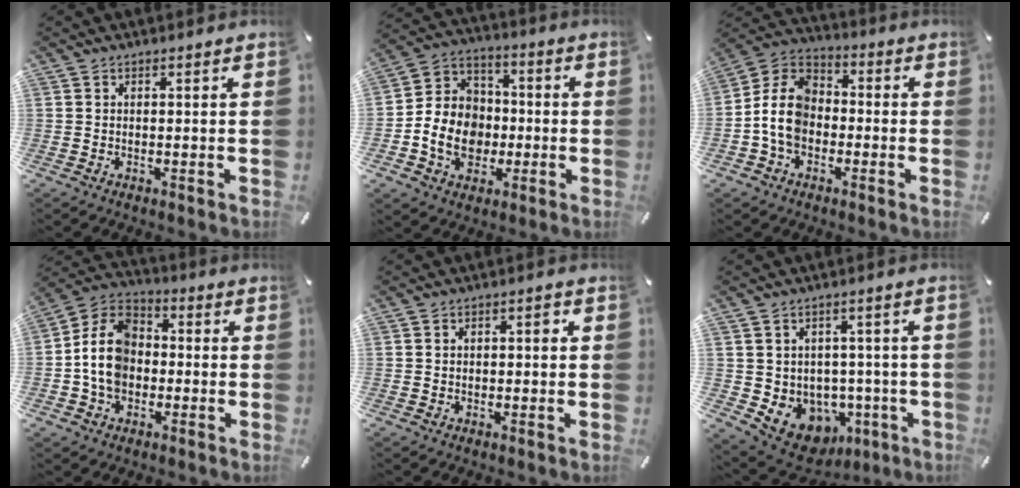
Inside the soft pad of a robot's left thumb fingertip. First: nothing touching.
{"total": 12.4, "force": [-3.5, 10.5, 5.5], "torque": [-0.115, 0.023, -0.058]}
{"total": 9.8, "force": [-2.9, 7.7, 5.3], "torque": [-0.143, 0.016, -0.062]}
{"total": 11.1, "force": [-2.3, 9.1, 6.0], "torque": [-0.152, 0.023, -0.047]}
{"total": 2.2, "force": [0.1, 1.3, 1.7], "torque": [-0.028, 0.005, -0.003]}
{"total": 7.3, "force": [-1.7, 6.8, 1.9], "torque": [-0.031, -0.017, -0.017]}